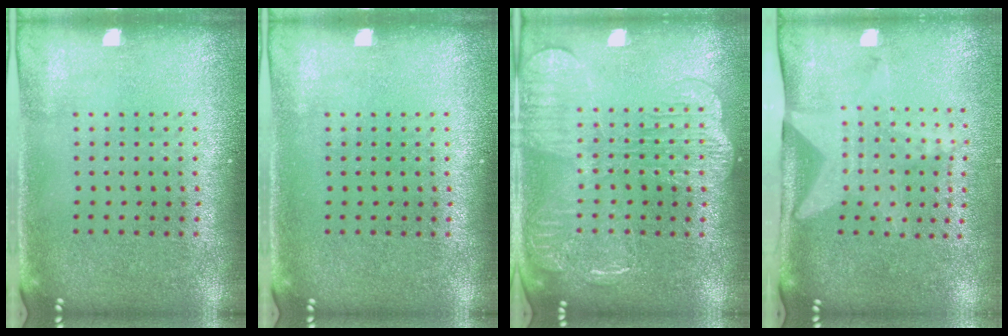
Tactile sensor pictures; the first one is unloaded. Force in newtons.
{"total": 0.0}
{"total": 2.3, "press": 2.2, "slide": 0.4}
{"total": 2.0, "press": 1.5, "slide": 1.3}